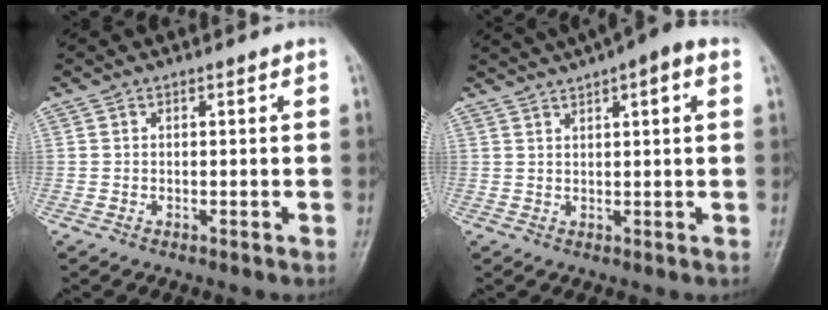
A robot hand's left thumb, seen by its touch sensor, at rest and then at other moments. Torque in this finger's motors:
{"motor_torque": [0.75, 0.24, 1.44, -1.33, 0.11]}